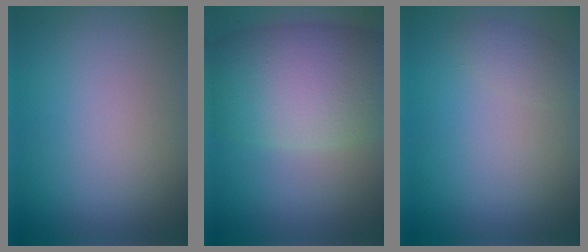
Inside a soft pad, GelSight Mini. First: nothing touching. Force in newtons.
{"total": 10.2, "press": 10.2, "slide": 0.0}
{"total": 1.2, "press": 1.2, "slide": 0.1}